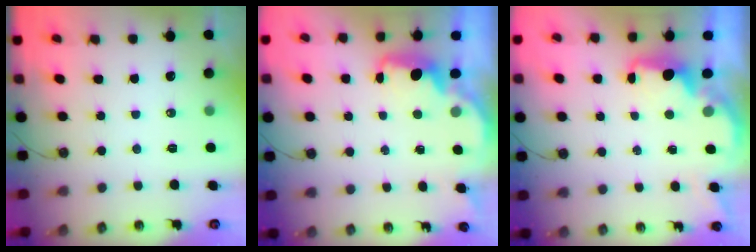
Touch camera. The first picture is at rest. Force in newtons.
{"total": 1.9, "press": 1.8, "slide": 0.5}
{"total": 2.0, "press": 1.8, "slide": 0.8}